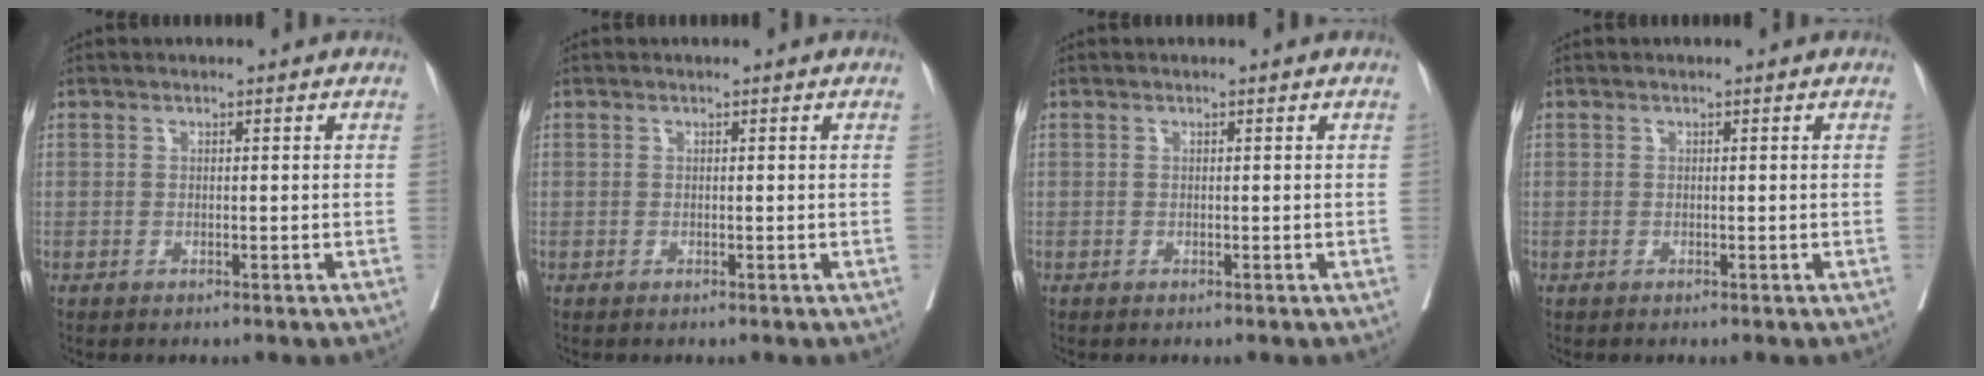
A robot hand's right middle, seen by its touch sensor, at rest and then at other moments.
{"total": 0.0}
{"total": 0.0}
{"total": 0.0}